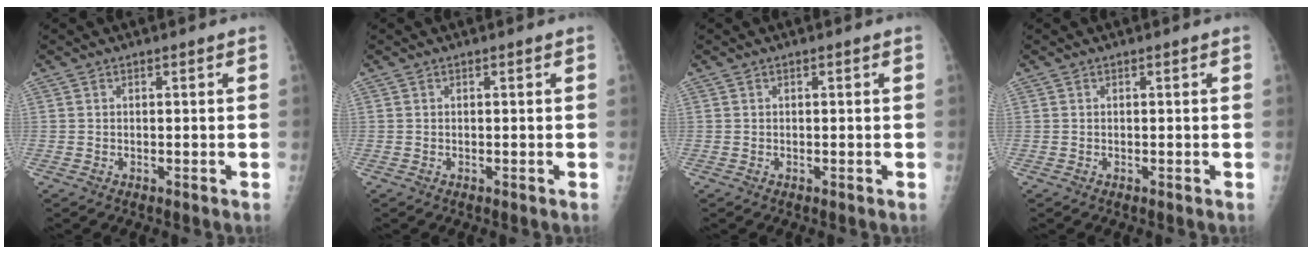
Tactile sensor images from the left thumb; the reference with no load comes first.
{"total": 0.0}
{"total": 0.0}
{"total": 0.0}